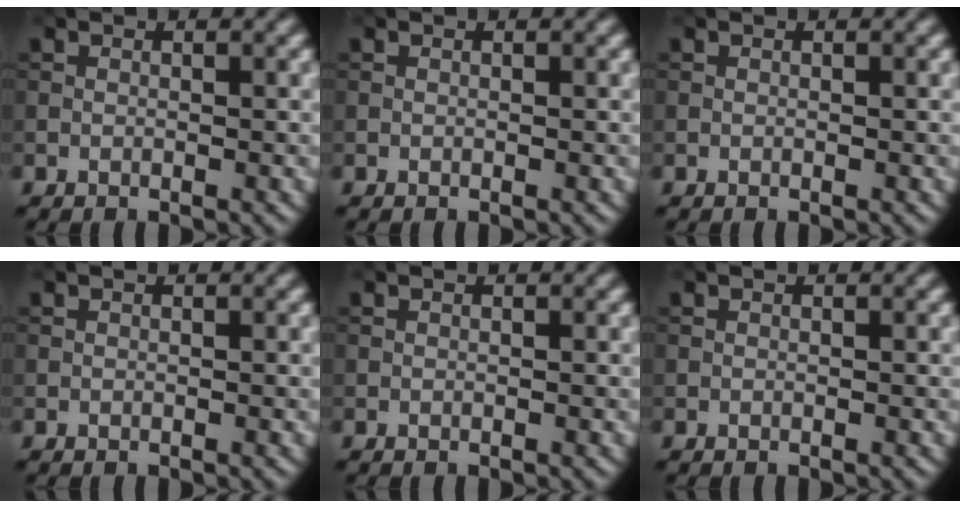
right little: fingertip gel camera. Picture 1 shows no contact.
{"total": 0.0}
{"total": 0.0}
{"total": 0.0}
{"total": 0.0}
{"total": 0.0}